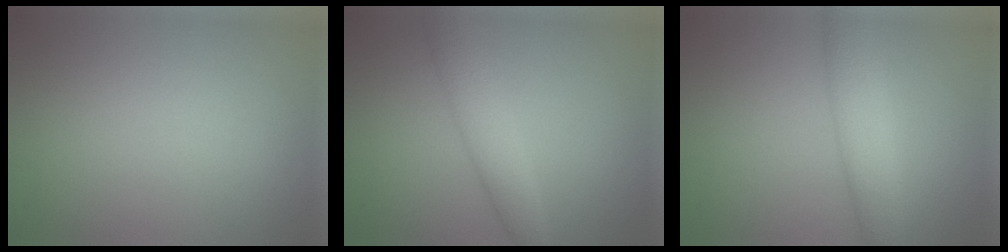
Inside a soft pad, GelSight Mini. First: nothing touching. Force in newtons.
{"total": 3.5, "press": 3.5, "slide": 0.0}
{"total": 4.1, "press": 4.1, "slide": 0.1}